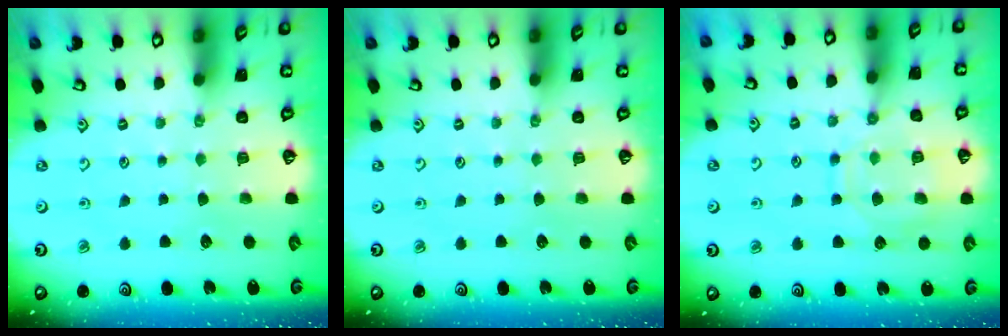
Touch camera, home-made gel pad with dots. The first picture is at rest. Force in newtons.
{"total": 0.0}
{"total": 12.1, "press": 12.0, "slide": 1.0}